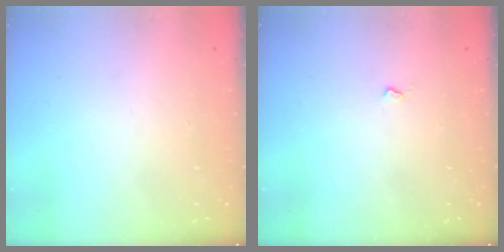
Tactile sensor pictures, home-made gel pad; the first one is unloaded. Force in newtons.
{"total": 1.9, "press": 1.9, "slide": 0.4}